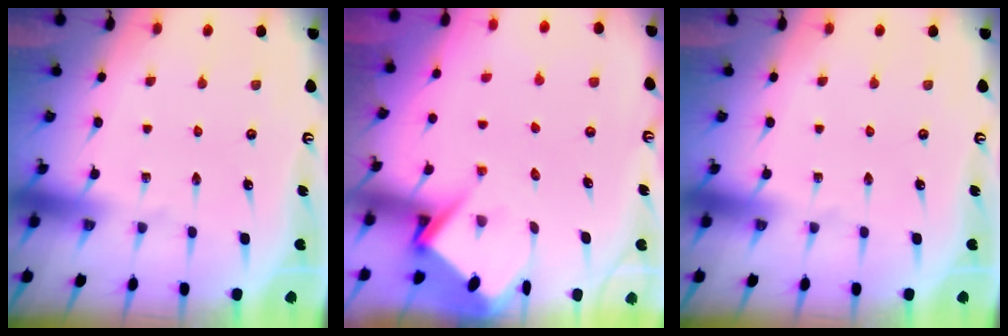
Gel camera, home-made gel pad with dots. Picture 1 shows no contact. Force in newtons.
{"total": 6.8, "press": 6.8, "slide": 0.5}
{"total": 0.0}